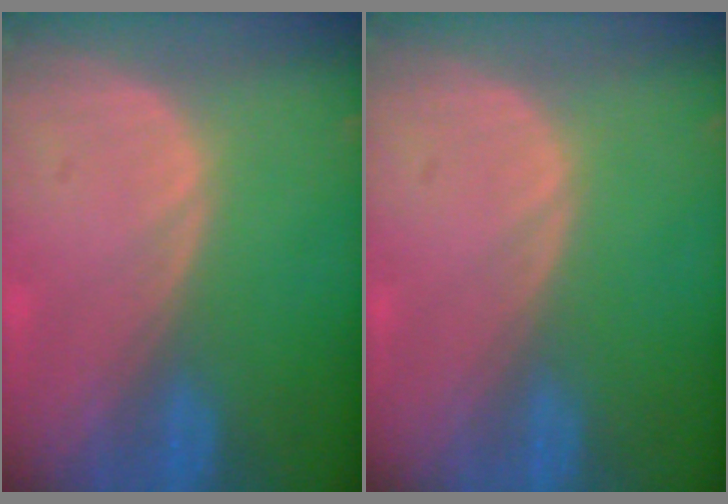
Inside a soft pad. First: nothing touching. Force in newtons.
{"total": 0.0}